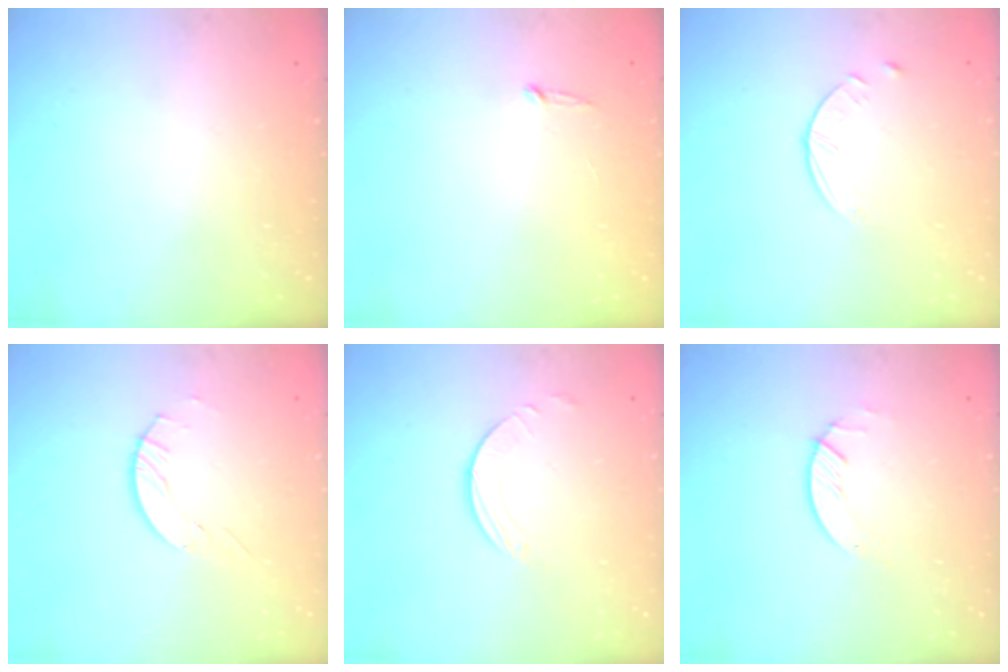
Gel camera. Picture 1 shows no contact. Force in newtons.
{"total": 2.5, "press": 2.5, "slide": 0.2}
{"total": 2.6, "press": 2.5, "slide": 0.3}
{"total": 2.1, "press": 2.1, "slide": 0.3}
{"total": 1.7, "press": 1.7, "slide": 0.2}
{"total": 1.2, "press": 1.1, "slide": 0.2}